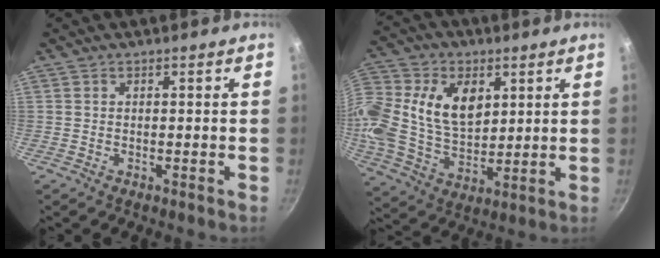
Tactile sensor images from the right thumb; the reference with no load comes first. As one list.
[{"total": 21.8, "force": [5.7, 15.0, 14.8], "torque": [-0.320, 0.015, 0.104]}]